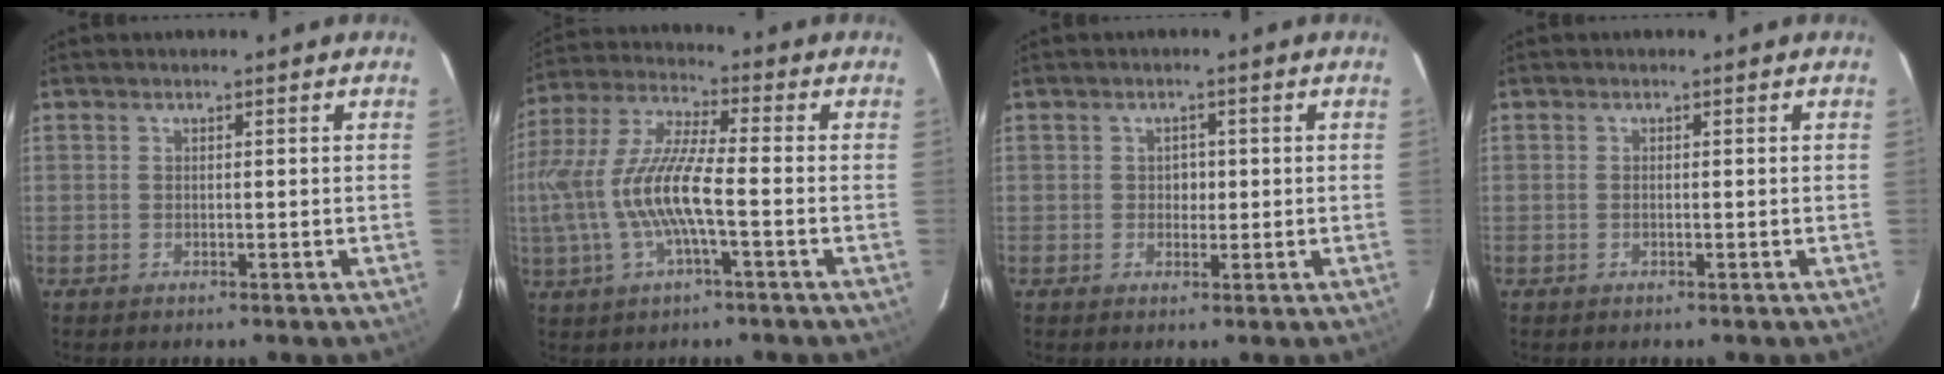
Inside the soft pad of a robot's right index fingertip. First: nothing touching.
{"total": 14.9, "force": [-2.7, 3.1, 14.3], "torque": [-0.288, -0.001, -0.048]}
{"total": 2.0, "force": [-0.1, 1.8, 0.7], "torque": [-0.008, 0.006, -0.001]}
{"total": 0.0}